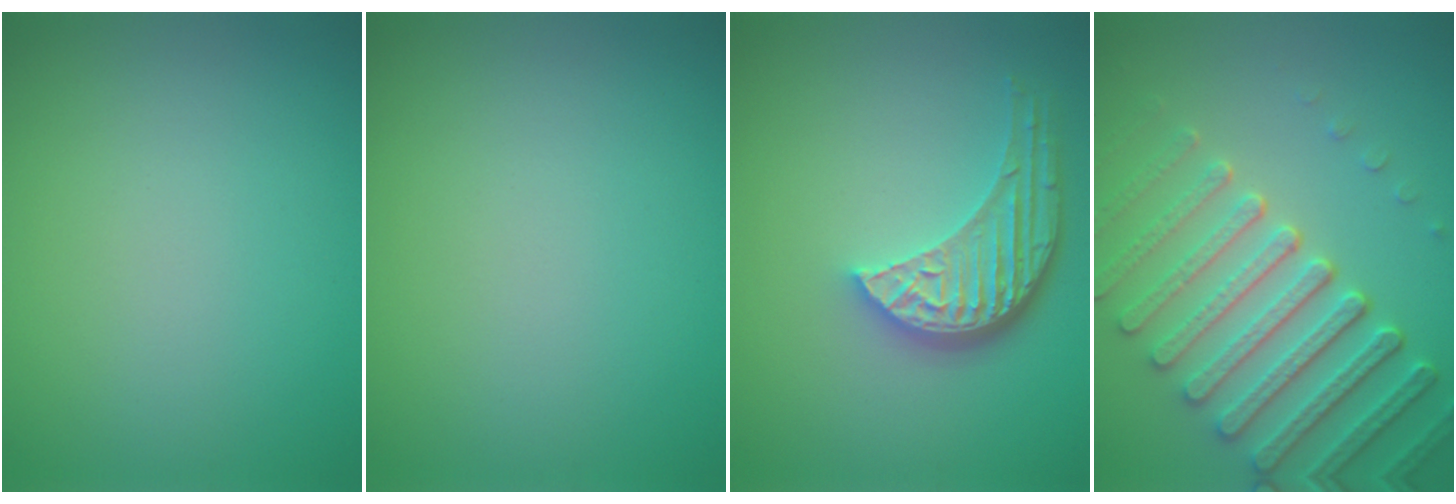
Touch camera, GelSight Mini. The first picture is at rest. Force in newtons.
{"total": 0.0}
{"total": 5.2, "press": 3.9, "slide": 3.4}
{"total": 7.0, "press": 5.5, "slide": 4.4}